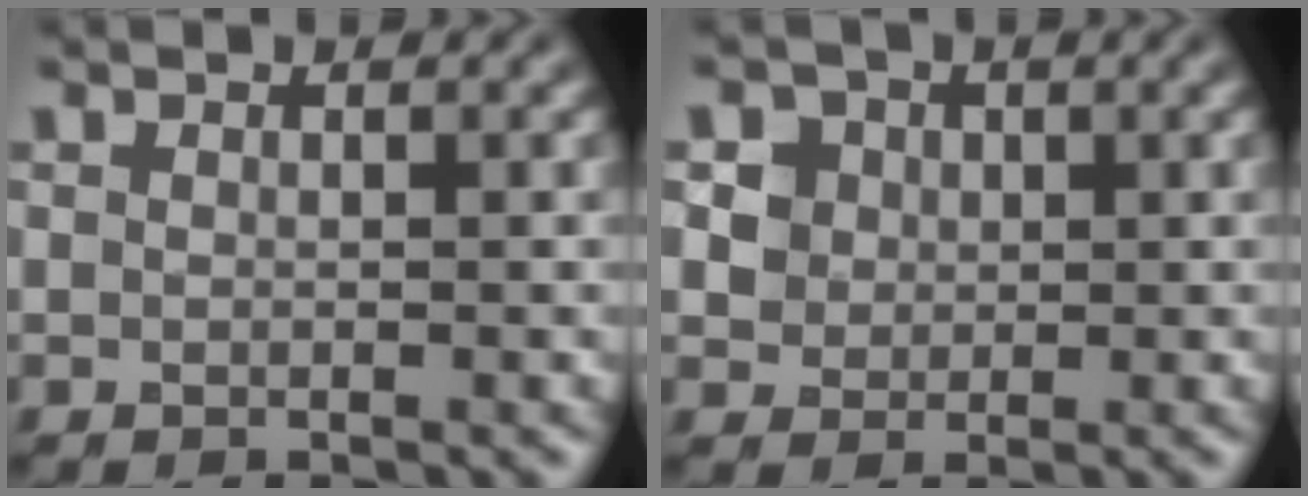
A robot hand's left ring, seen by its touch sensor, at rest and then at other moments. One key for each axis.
{"total": 4.8, "fx": 2.1, "fy": 3.8, "fz": 1.9, "tx": -0.035, "ty": 0.012, "tz": 0.032}